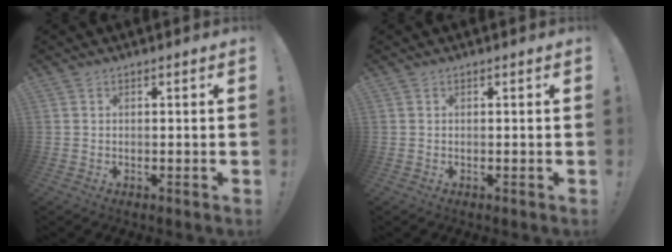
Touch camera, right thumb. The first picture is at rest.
{"total": 0.0}